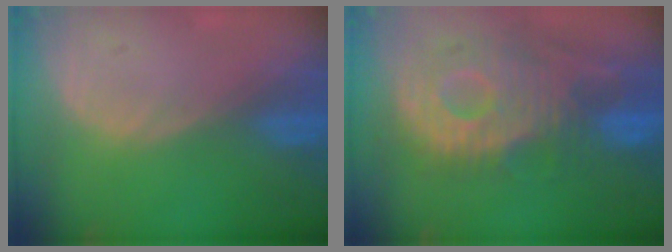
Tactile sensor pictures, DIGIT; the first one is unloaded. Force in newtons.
{"total": 12.3, "press": 10.9, "slide": 5.6}